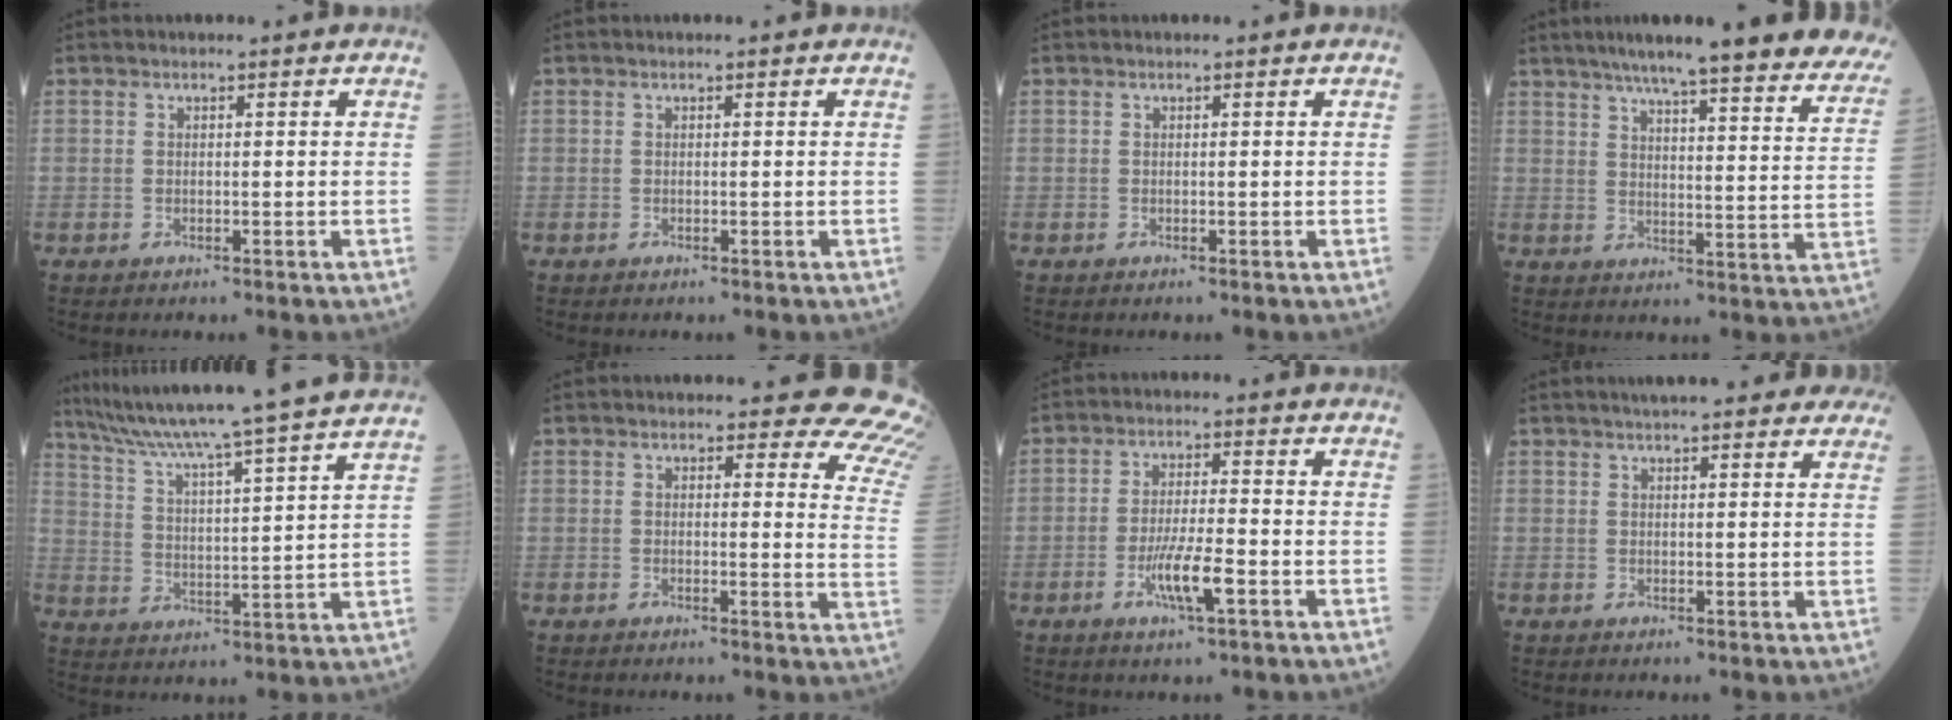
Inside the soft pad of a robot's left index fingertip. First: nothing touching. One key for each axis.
{"total": 0.0}
{"total": 0.0}
{"total": 29.2, "fx": 25.3, "fy": 2.7, "fz": 14.3, "tx": -0.179, "ty": -0.049, "tz": 0.301}
{"total": 22.5, "fx": 19.7, "fy": -2.1, "fz": 10.6, "tx": -0.182, "ty": -0.022, "tz": 0.279}
{"total": 12.9, "fx": 11.8, "fy": 3.3, "fz": 3.8, "tx": 0.003, "ty": -0.074, "tz": 0.083}
{"total": 6.3, "fx": -2.6, "fy": 0.5, "fz": 5.7, "tx": -0.112, "ty": -0.007, "tz": -0.048}
{"total": 15.5, "fx": 13.7, "fy": 3.1, "fz": 6.7, "tx": -0.072, "ty": 0.027, "tz": 0.160}